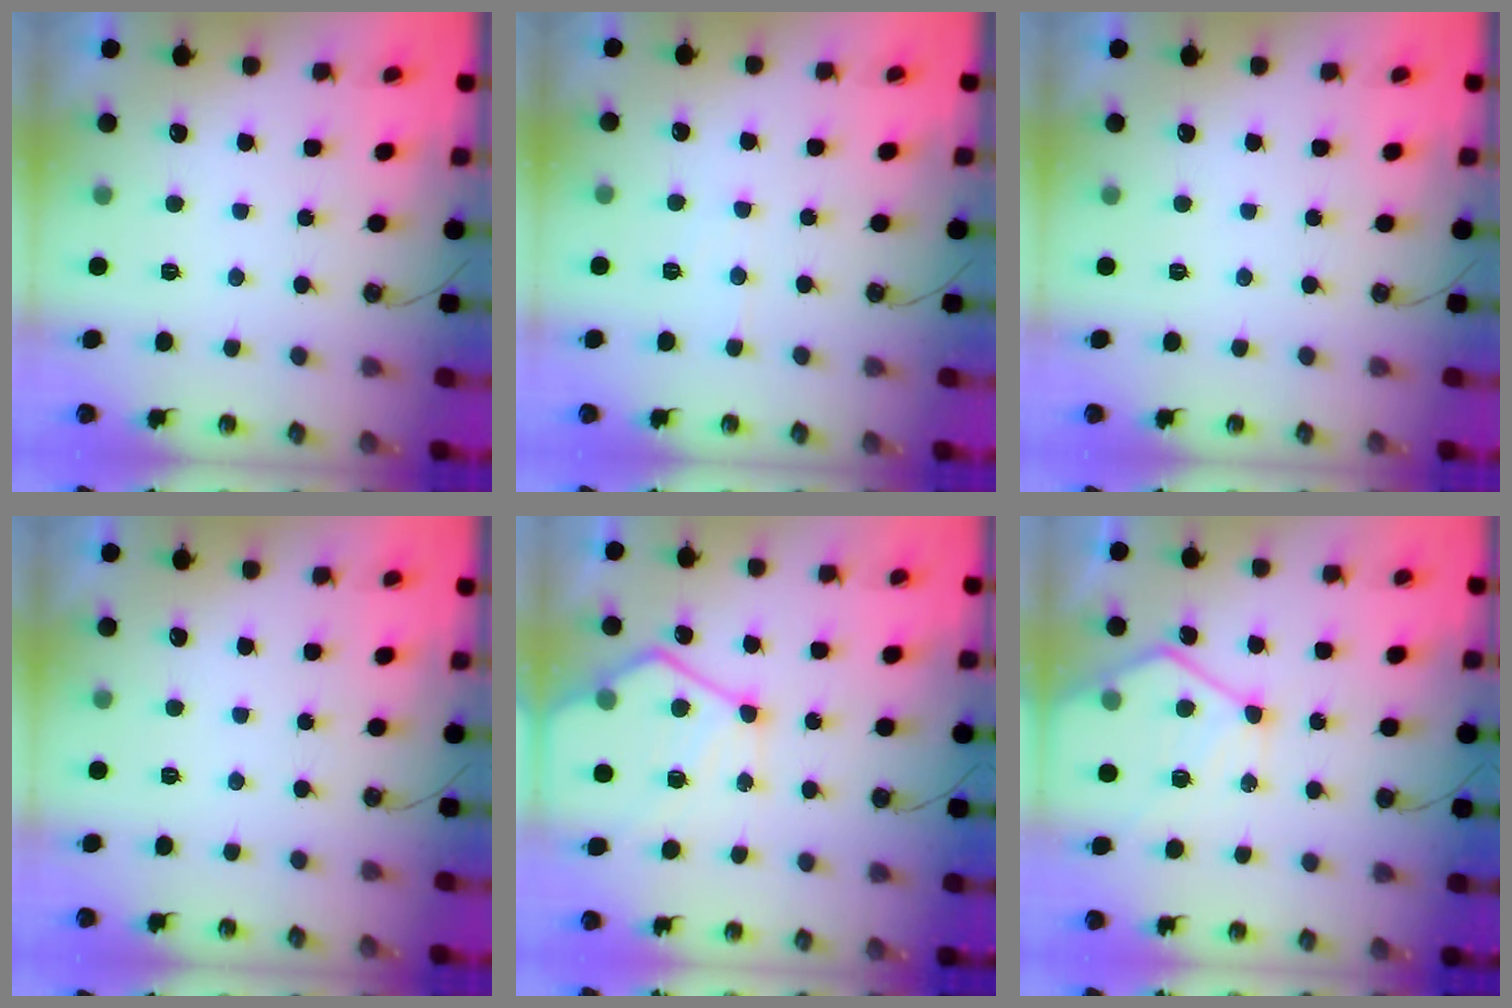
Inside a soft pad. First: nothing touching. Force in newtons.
{"total": 4.6, "press": 4.6, "slide": 0.7}
{"total": 0.0}
{"total": 0.0}
{"total": 15.2, "press": 15.2, "slide": 1.3}
{"total": 12.9, "press": 12.8, "slide": 1.3}